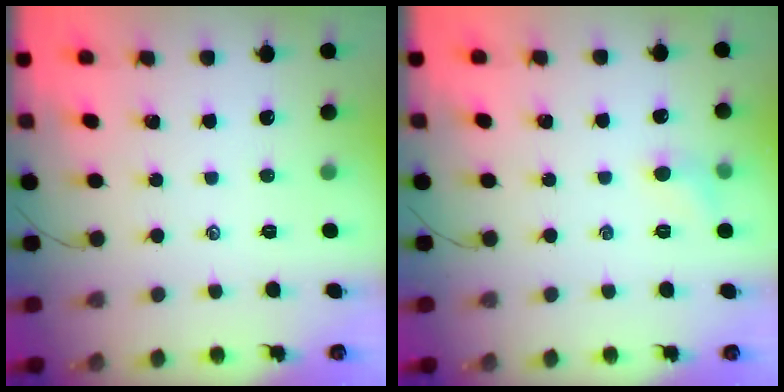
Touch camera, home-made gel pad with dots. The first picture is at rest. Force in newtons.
{"total": 5.8, "press": 5.5, "slide": 1.7}